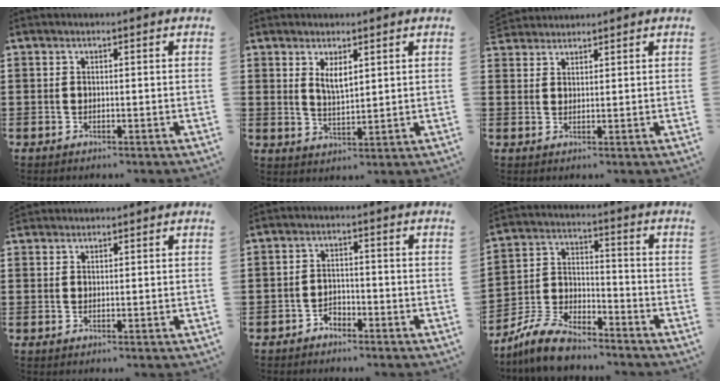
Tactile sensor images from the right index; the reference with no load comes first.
{"total": 3.1, "force": [1.6, 1.1, 2.4], "torque": [-0.050, 0.002, 0.028]}
{"total": 2.0, "force": [1.9, 0.3, -0.5], "torque": [0.004, 0.003, 0.038]}
{"total": 1.2, "force": [1.2, 0.2, -0.3], "torque": [0.003, 0.002, 0.023]}
{"total": 2.0, "force": [-1.9, 0.8, 0.1], "torque": [-0.010, 0.003, -0.040]}
{"total": 7.8, "force": [-7.0, 2.0, 2.8], "torque": [-0.066, 0.016, -0.137]}